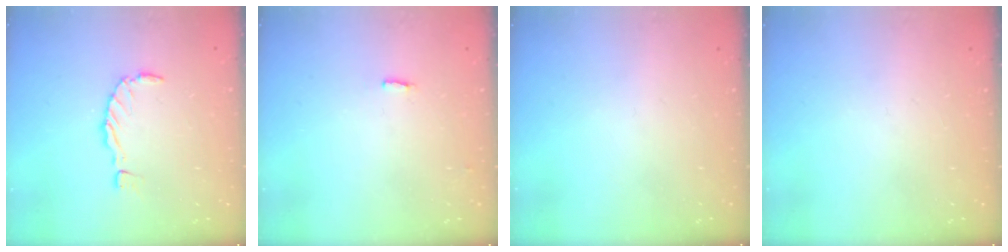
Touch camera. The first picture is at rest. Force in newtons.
{"total": 2.7, "press": 2.6, "slide": 0.5}
{"total": 0.0}
{"total": 0.0}